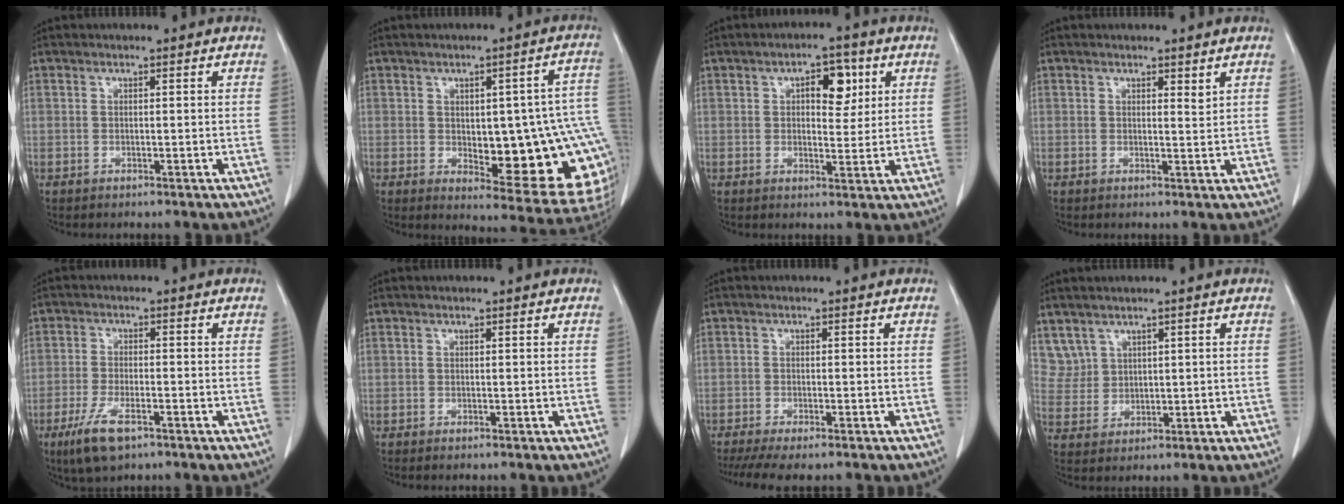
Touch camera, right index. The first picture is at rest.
{"total": 19.7, "force": [-2.3, 6.0, 18.6], "torque": [-0.158, 0.021, -0.001]}
{"total": 5.8, "force": [2.1, 2.9, 4.6], "torque": [-0.064, 0.010, 0.031]}
{"total": 1.1, "force": [0.9, 0.2, 0.7], "torque": [-0.012, -0.008, 0.013]}
{"total": 6.8, "force": [-4.1, 1.9, 5.2], "torque": [-0.111, -0.014, -0.071]}
{"total": 0.6, "force": [-0.4, 0.0, 0.4], "torque": [-0.010, -0.002, -0.008]}
{"total": 8.4, "force": [-6.9, 1.2, 4.7], "torque": [-0.067, -0.011, -0.107]}
{"total": 3.9, "force": [2.6, 2.9, 0.0], "torque": [0.002, 0.007, 0.061]}